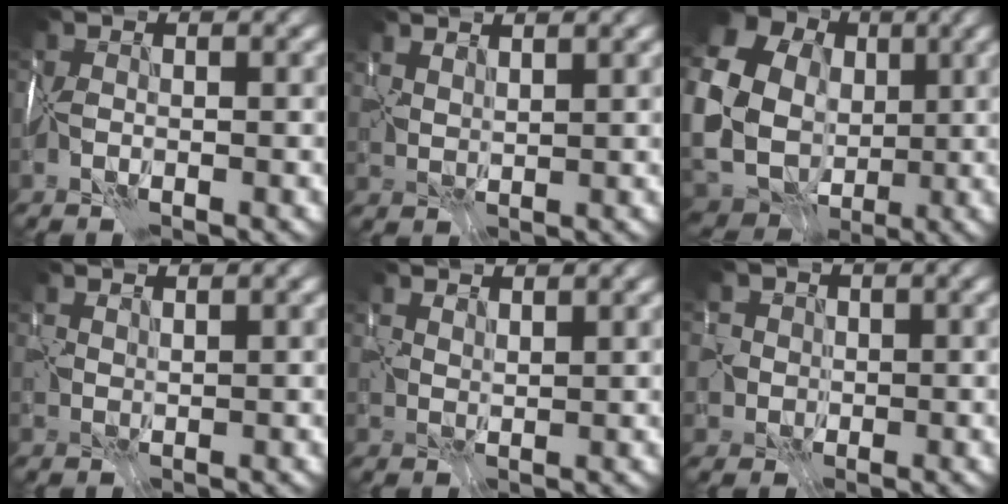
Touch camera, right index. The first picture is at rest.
{"total": 2.3, "force": [2.2, 0.6, 0.3], "torque": [-0.011, 0.001, 0.053]}
{"total": 14.4, "force": [1.8, 12.5, 7.0], "torque": [-0.162, -0.011, 0.033]}
{"total": 1.5, "force": [1.2, 0.8, 0.5], "torque": [-0.012, 0.000, 0.031]}
{"total": 2.2, "force": [1.9, 0.9, 0.6], "torque": [-0.015, -0.001, 0.044]}
{"total": 2.1, "force": [0.2, 2.1, 0.2], "torque": [0.000, 0.002, 0.011]}